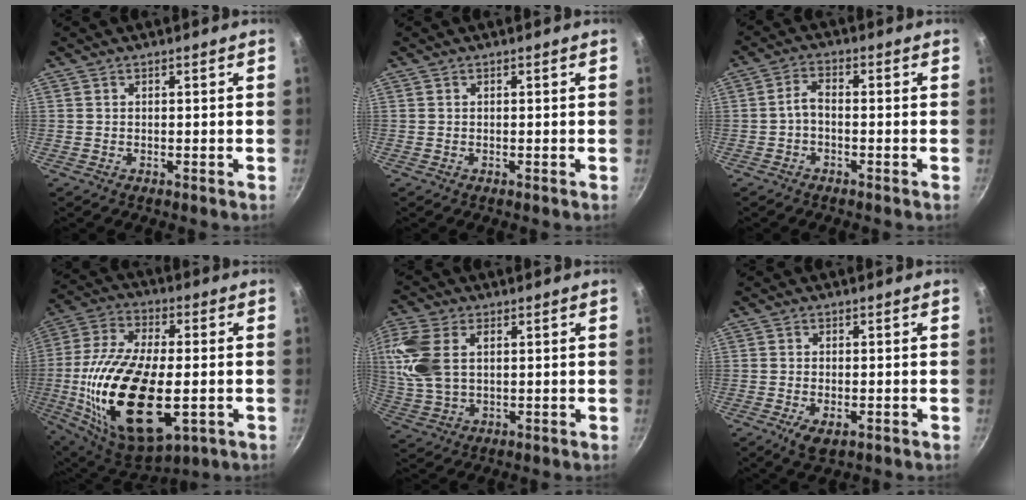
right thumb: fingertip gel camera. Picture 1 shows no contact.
{"total": 0.0}
{"total": 3.3, "force": [-0.9, 1.7, 2.7], "torque": [-0.049, 0.019, -0.024]}
{"total": 26.9, "force": [-4.6, 12.8, 23.2], "torque": [-0.477, -0.011, -0.060]}
{"total": 12.4, "force": [2.8, 7.5, 9.4], "torque": [-0.230, 0.008, 0.059]}
{"total": 4.1, "force": [-1.7, 2.0, 3.2], "torque": [-0.059, 0.000, -0.023]}